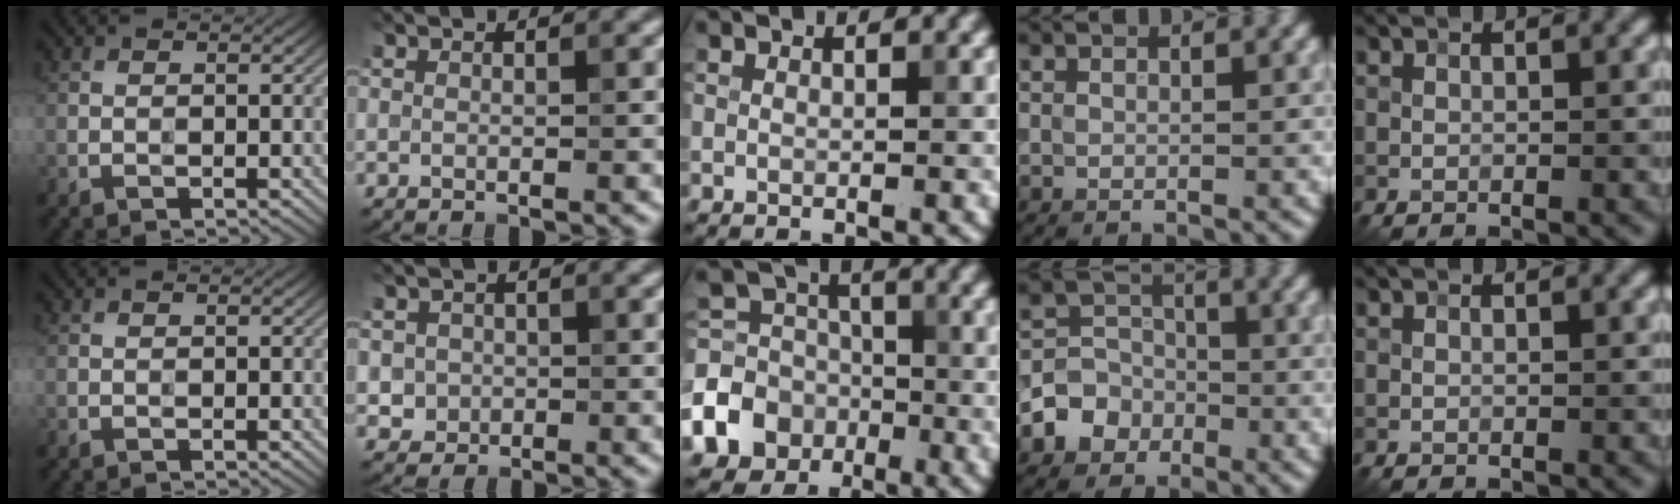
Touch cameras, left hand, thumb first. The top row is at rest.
{"index": {"total": 1.7, "force": [-0.2, 1.7, 0.3], "torque": [0.009, -0.005, -0.001]}, "middle": {"total": 8.4, "force": [-3.5, 7.1, 2.8], "torque": [-0.052, -0.016, -0.083]}, "ring": {"total": 4.1, "force": [-1.7, 3.6, 1.1], "torque": [0.006, 0.002, -0.051]}}